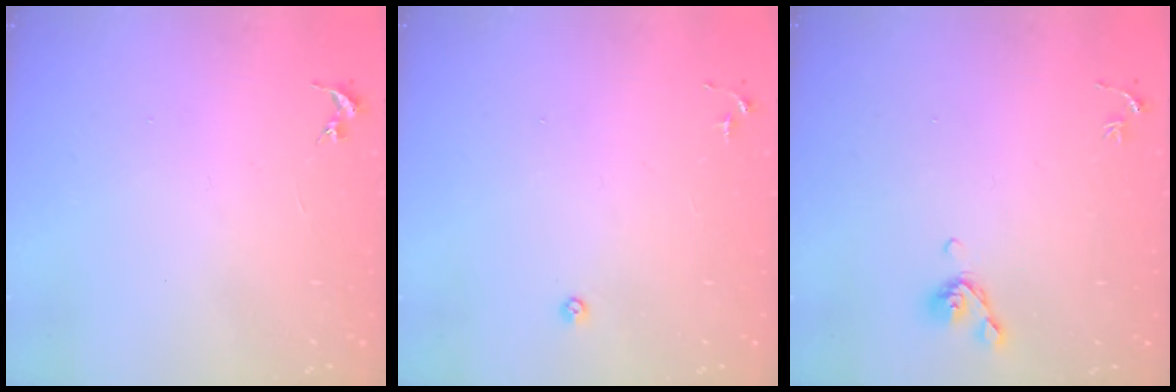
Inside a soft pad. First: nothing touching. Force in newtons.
{"total": 3.4, "press": 3.3, "slide": 0.7}
{"total": 6.5, "press": 6.4, "slide": 1.3}